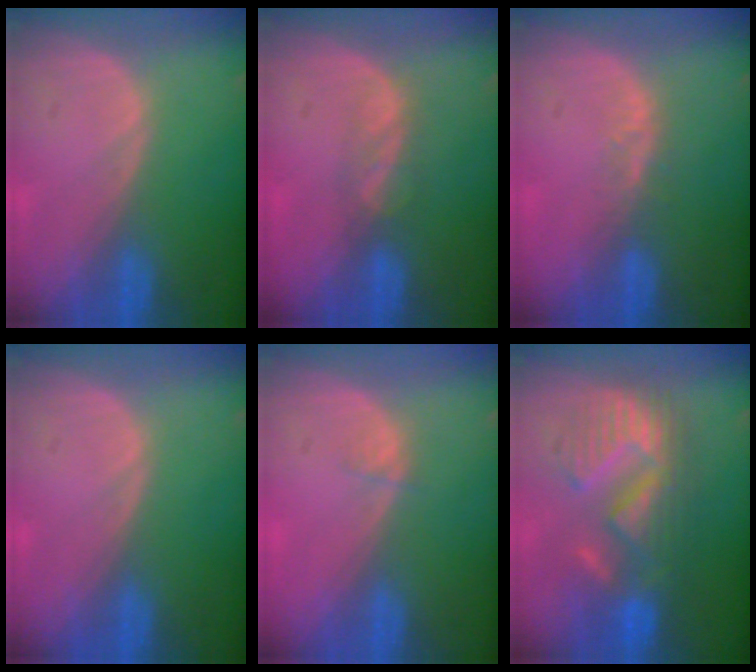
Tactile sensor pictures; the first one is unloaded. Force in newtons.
{"total": 3.1, "press": 2.7, "slide": 1.6}
{"total": 2.4, "press": 1.8, "slide": 1.5}
{"total": 0.0}
{"total": 0.8, "press": 0.7, "slide": 0.4}
{"total": 9.7, "press": 9.7, "slide": 0.5}